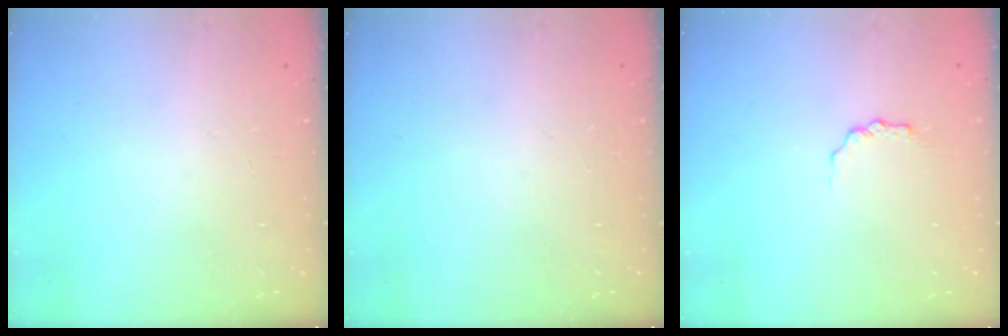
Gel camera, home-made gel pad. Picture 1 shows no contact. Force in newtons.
{"total": 0.0}
{"total": 2.9, "press": 2.8, "slide": 0.5}